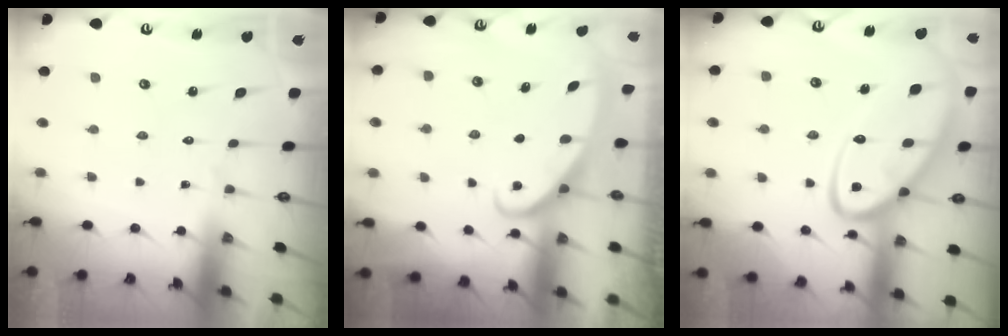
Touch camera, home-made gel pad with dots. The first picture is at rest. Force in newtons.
{"total": 2.8, "press": 2.8, "slide": 0.4}
{"total": 17.1, "press": 17.0, "slide": 1.6}